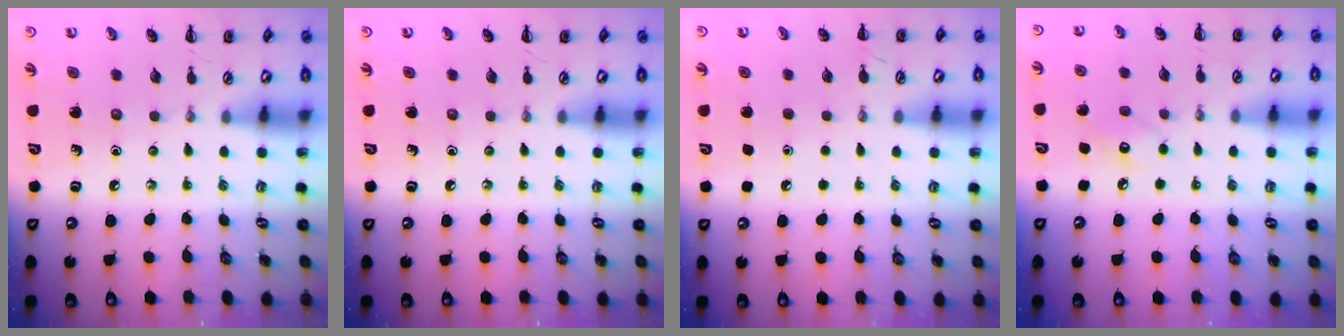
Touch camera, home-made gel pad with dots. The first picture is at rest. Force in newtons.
{"total": 0.0}
{"total": 1.8, "press": 1.8, "slide": 0.1}
{"total": 6.3, "press": 6.2, "slide": 1.1}